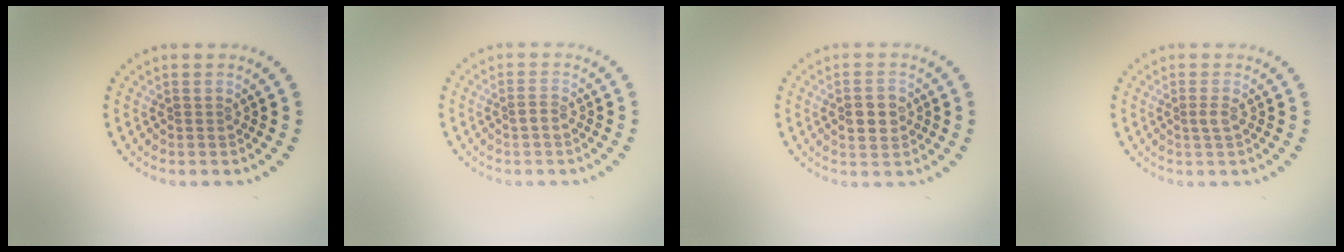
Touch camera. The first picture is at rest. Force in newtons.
{"total": 1.0, "press": 0.9, "slide": 0.4}
{"total": 2.9, "press": 2.9, "slide": 0.1}
{"total": 0.9, "press": 0.7, "slide": 0.5}